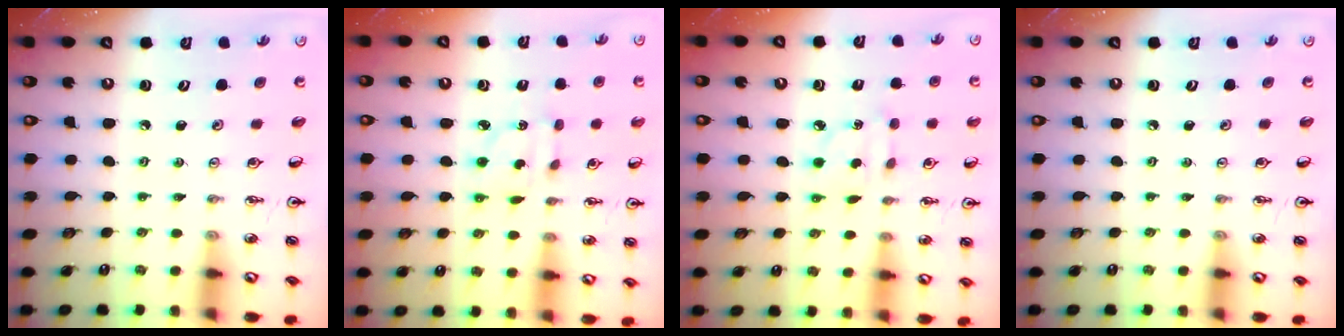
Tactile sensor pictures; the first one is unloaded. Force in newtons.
{"total": 2.9, "press": 2.9, "slide": 0.1}
{"total": 2.9, "press": 2.8, "slide": 0.6}
{"total": 0.0}